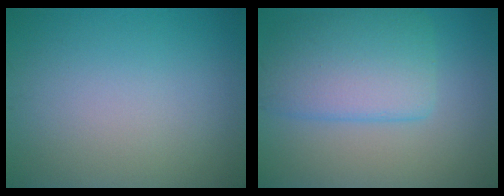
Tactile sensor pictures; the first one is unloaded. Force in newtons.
{"total": 6.3, "press": 6.3, "slide": 0.3}